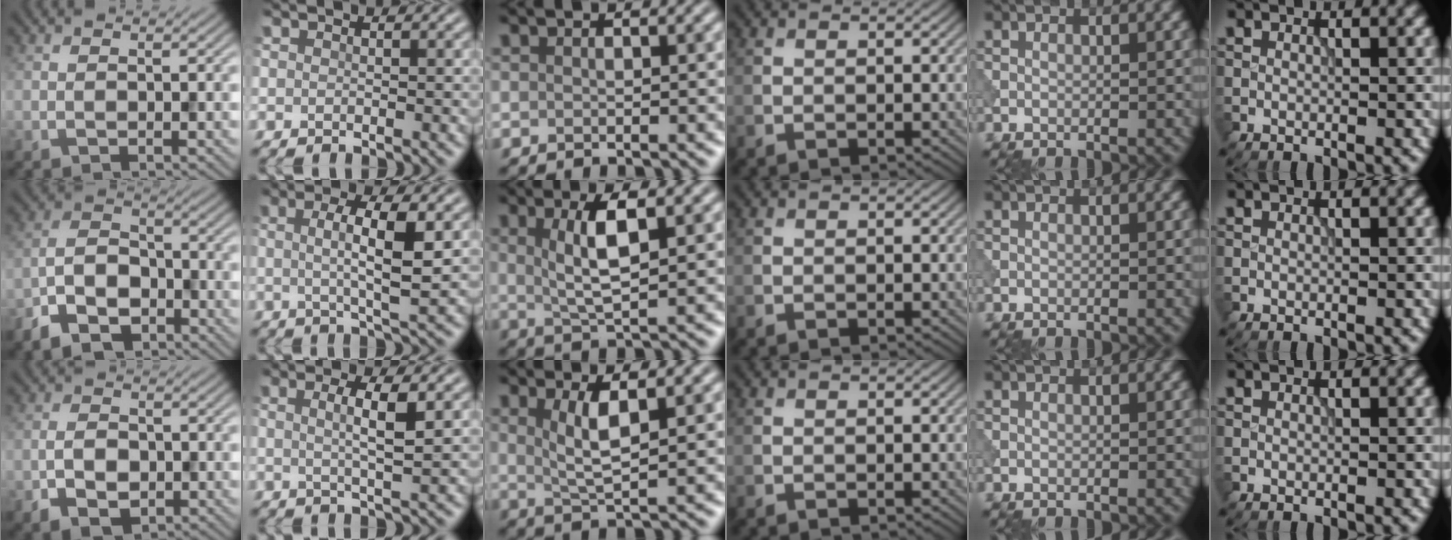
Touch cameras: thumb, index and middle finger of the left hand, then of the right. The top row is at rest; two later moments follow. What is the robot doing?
{"motion": "dispense", "object": "pipette"}